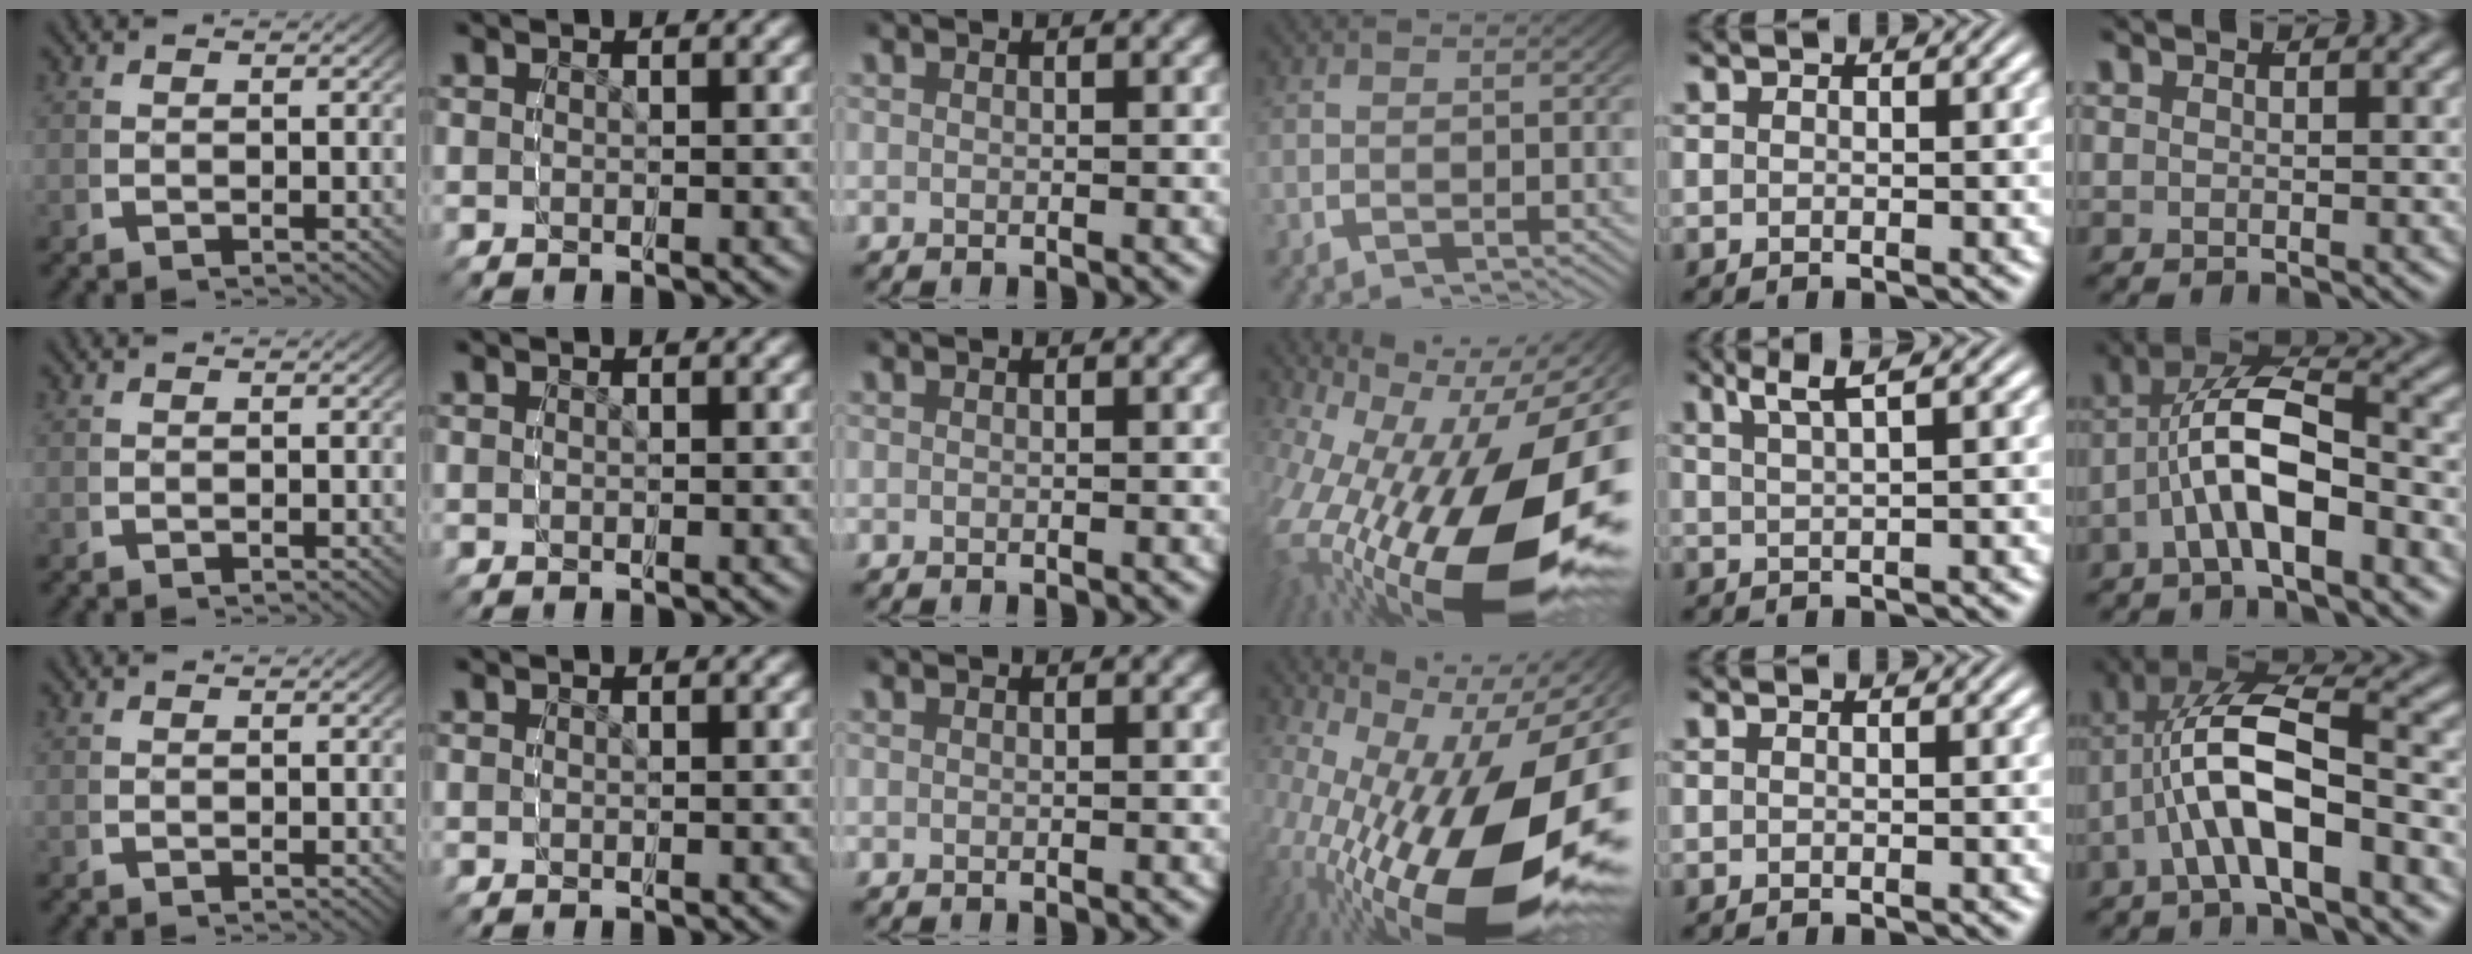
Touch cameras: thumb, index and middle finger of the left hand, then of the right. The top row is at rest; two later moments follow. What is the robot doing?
{"motion": "grasp_and_lifting", "object": "button"}